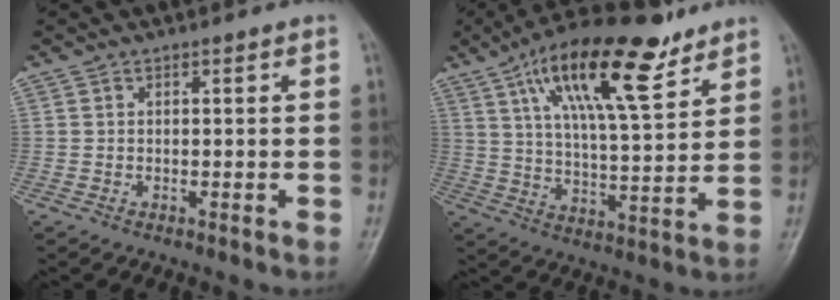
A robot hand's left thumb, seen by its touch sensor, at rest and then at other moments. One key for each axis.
{"total": 18.8, "fx": 11.0, "fy": 6.0, "fz": 14.0, "tx": -0.212, "ty": -0.040, "tz": 0.188}